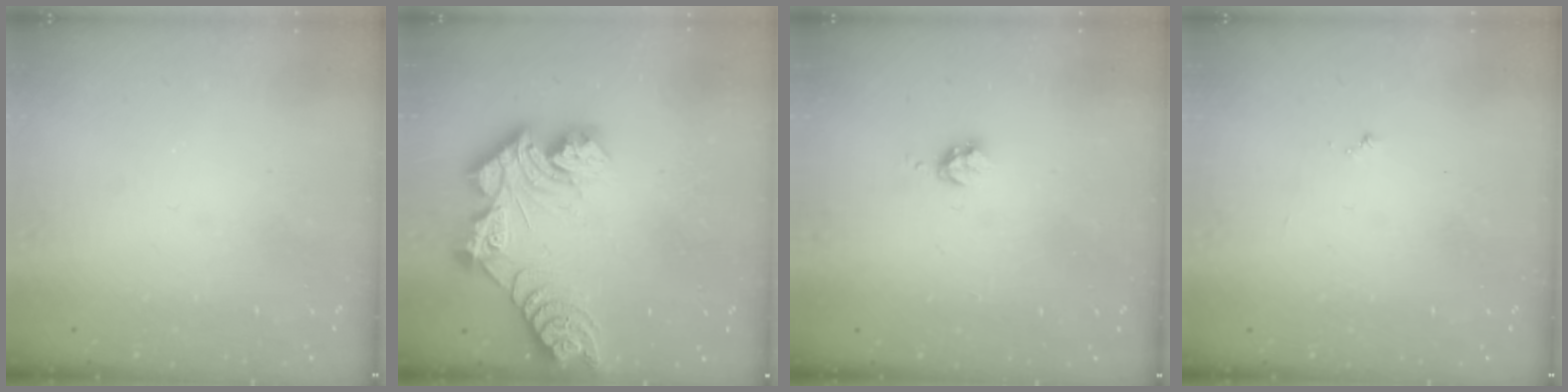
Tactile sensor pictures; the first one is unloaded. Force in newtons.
{"total": 15.7, "press": 15.6, "slide": 1.2}
{"total": 3.7, "press": 3.7, "slide": 0.4}
{"total": 3.8, "press": 3.8, "slide": 0.3}